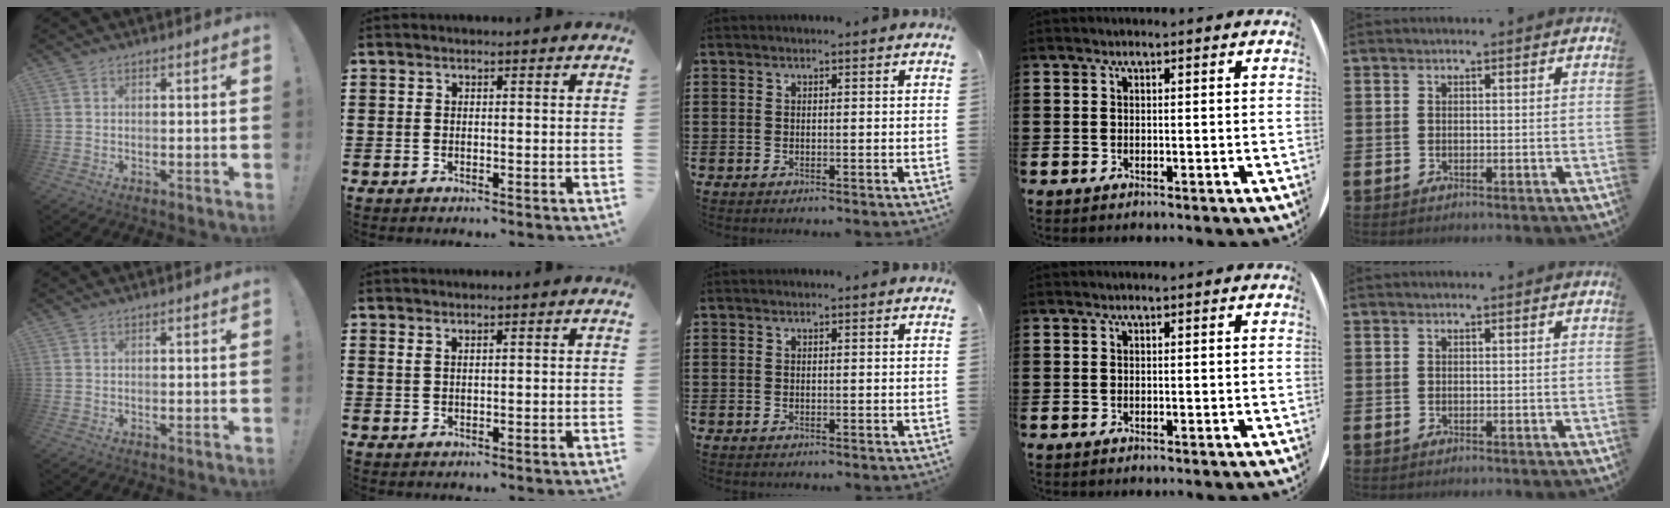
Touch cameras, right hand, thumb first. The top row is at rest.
{"index": {"total": 1.1, "force": [0.9, 0.4, 0.5], "torque": [-0.013, 0.002, 0.017]}}